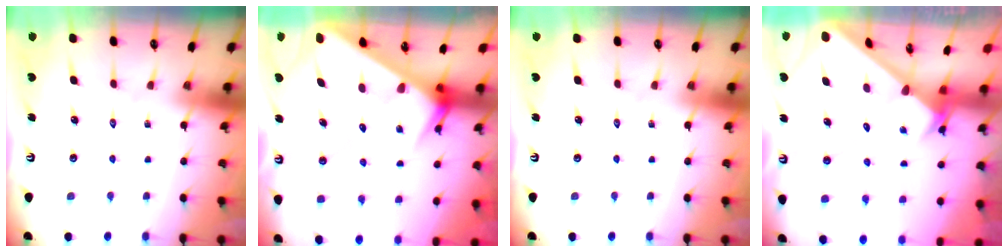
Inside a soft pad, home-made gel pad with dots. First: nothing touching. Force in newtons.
{"total": 4.9, "press": 4.8, "slide": 0.5}
{"total": 0.0}
{"total": 2.4, "press": 2.4, "slide": 0.2}